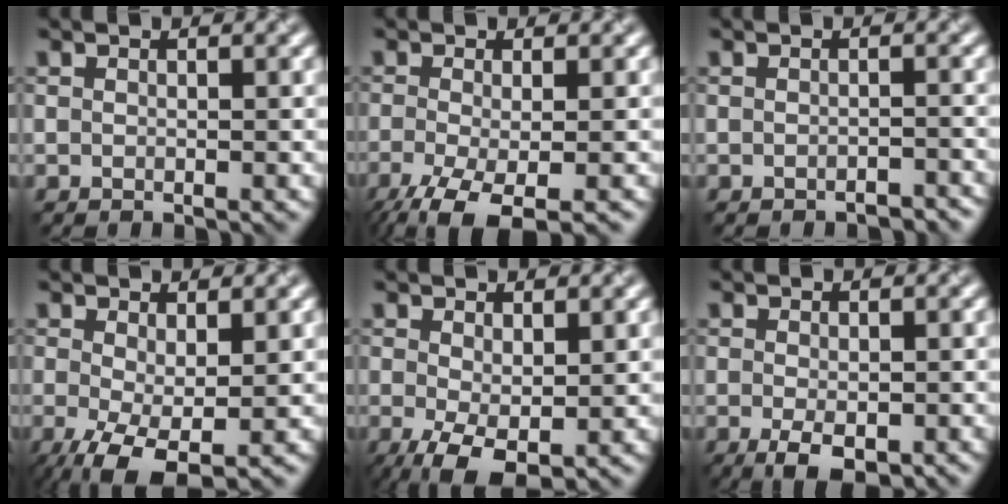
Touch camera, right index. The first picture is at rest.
{"total": 5.9, "force": [-3.3, 1.8, 4.6], "torque": [-0.093, -0.015, -0.063]}
{"total": 1.3, "force": [-1.2, 0.3, 0.4], "torque": [-0.004, 0.002, -0.016]}
{"total": 6.0, "force": [-1.8, 2.5, 5.2], "torque": [-0.115, -0.016, -0.027]}
{"total": 5.2, "force": [-1.1, 2.5, 4.5], "torque": [-0.100, -0.016, -0.014]}
{"total": 3.3, "force": [-1.3, 1.3, 2.7], "torque": [-0.045, -0.010, -0.017]}